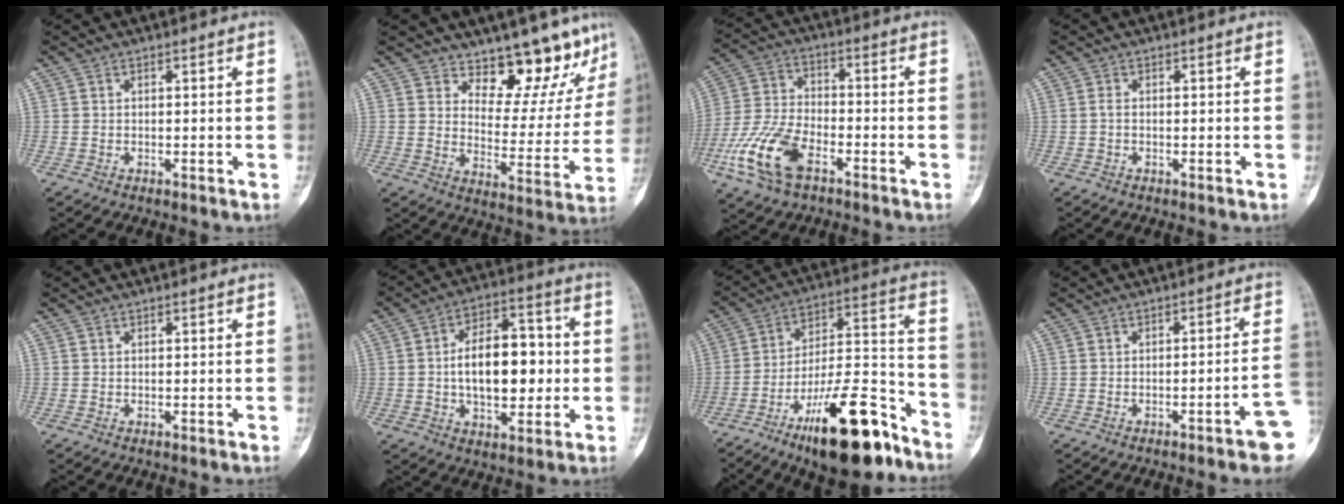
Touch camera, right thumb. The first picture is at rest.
{"total": 13.6, "force": [11.4, 5.6, 4.8], "torque": [-0.012, -0.091, 0.150]}
{"total": 13.3, "force": [-6.4, 6.9, 9.4], "torque": [-0.201, 0.020, -0.126]}
{"total": 0.7, "force": [-0.1, 0.3, 0.6], "torque": [-0.013, 0.000, -0.005]}
{"total": 0.0}
{"total": 15.2, "force": [-0.2, 8.6, 12.5], "torque": [-0.163, 0.025, -0.003]}
{"total": 22.8, "force": [-14.0, 7.4, 16.4], "torque": [-0.243, 0.091, -0.225]}
{"total": 7.3, "force": [-3.1, 0.7, 6.6], "torque": [-0.075, 0.025, -0.038]}